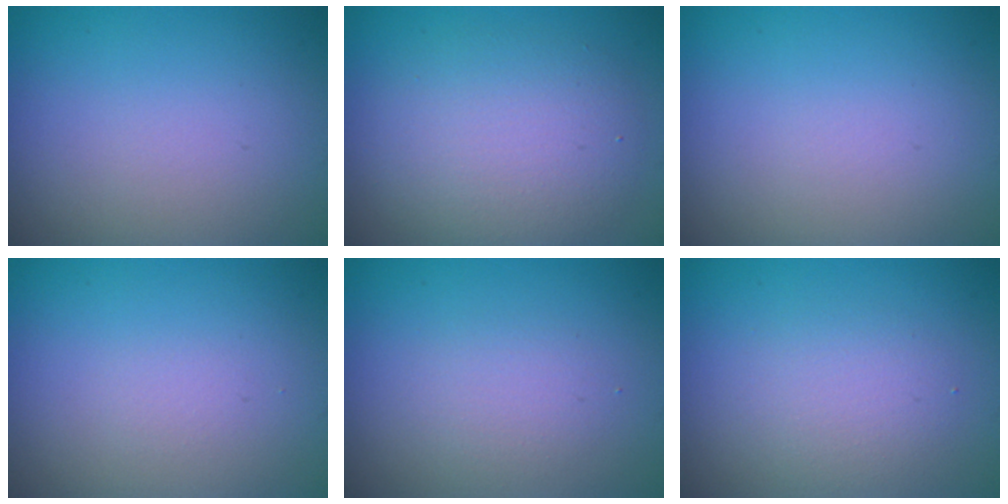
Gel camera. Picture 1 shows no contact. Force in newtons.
{"total": 5.4, "press": 5.4, "slide": 0.1}
{"total": 0.0}
{"total": 0.6, "press": 0.6, "slide": 0.0}
{"total": 1.7, "press": 1.7, "slide": 0.1}
{"total": 2.4, "press": 2.4, "slide": 0.2}